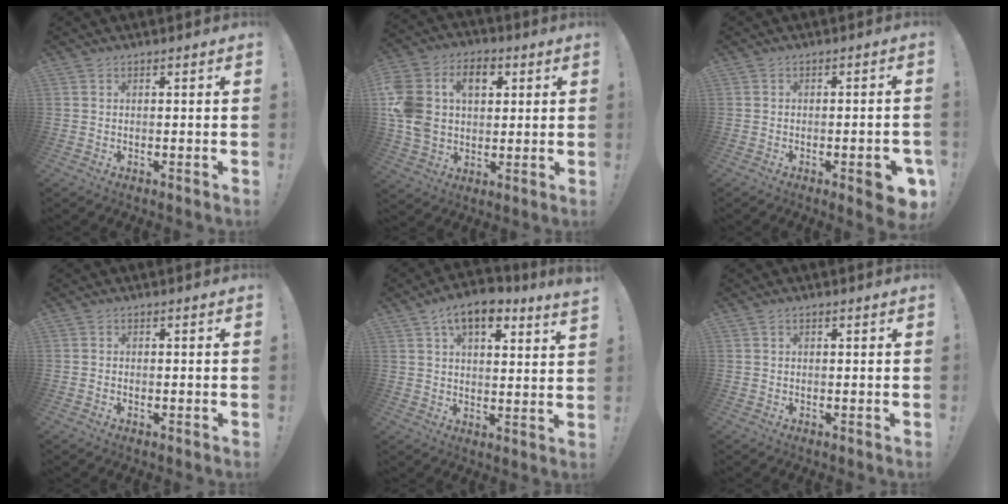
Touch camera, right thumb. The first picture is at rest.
{"total": 16.6, "force": [4.4, 12.7, 9.7], "torque": [-0.176, -0.001, 0.088]}
{"total": 6.3, "force": [-2.8, 1.5, 5.5], "torque": [-0.067, 0.007, -0.039]}
{"total": 0.5, "force": [-0.3, 0.3, 0.2], "torque": [-0.009, 0.003, -0.004]}
{"total": 9.5, "force": [6.2, 3.5, 6.4], "torque": [-0.100, -0.024, 0.109]}
{"total": 0.6, "force": [0.3, 0.4, 0.4], "torque": [-0.007, 0.000, 0.004]}